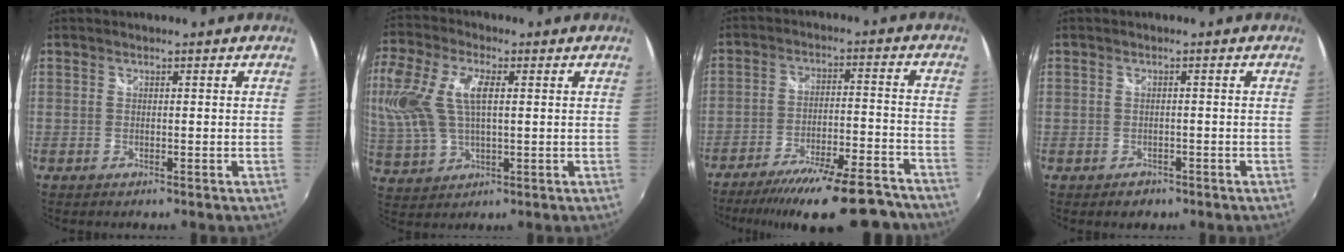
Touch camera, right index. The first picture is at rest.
{"total": 16.1, "force": [3.3, 8.1, 13.5], "torque": [-0.298, 0.014, 0.065]}
{"total": 20.3, "force": [-17.5, 4.0, 9.5], "torque": [-0.163, -0.011, -0.247]}
{"total": 2.3, "force": [-1.2, 1.9, 0.4], "torque": [-0.010, 0.001, -0.017]}